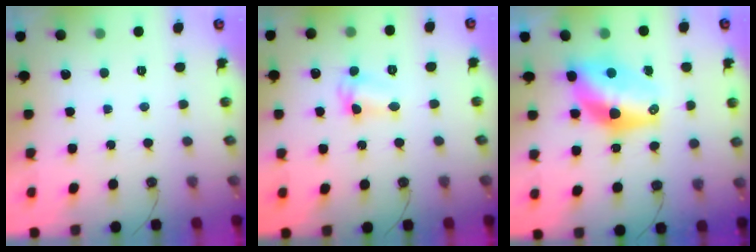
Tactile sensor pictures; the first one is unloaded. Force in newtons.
{"total": 5.0, "press": 5.0, "slide": 0.5}
{"total": 11.9, "press": 11.8, "slide": 1.2}